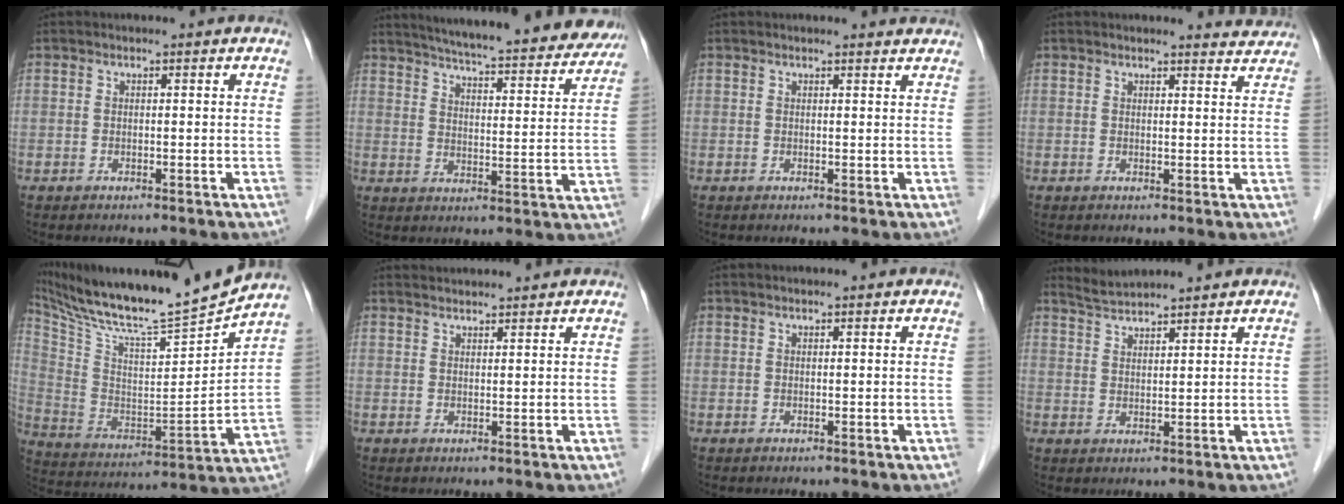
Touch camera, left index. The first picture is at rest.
{"total": 26.8, "force": [24.2, 3.8, 10.9], "torque": [-0.168, -0.036, 0.304]}
{"total": 2.3, "force": [2.2, 0.1, 0.3], "torque": [-0.011, 0.000, 0.020]}
{"total": 3.5, "force": [3.4, 0.2, -0.1], "torque": [-0.003, -0.013, 0.026]}
{"total": 19.5, "force": [17.7, -1.2, 8.0], "torque": [-0.157, -0.048, 0.300]}
{"total": 4.1, "force": [4.0, 0.1, 0.6], "torque": [-0.013, 0.030, 0.063]}
{"total": 1.0, "force": [0.9, -0.1, 0.3], "torque": [-0.010, 0.013, 0.018]}
{"total": 4.3, "force": [4.2, -0.5, 0.8], "torque": [-0.021, 0.021, 0.082]}